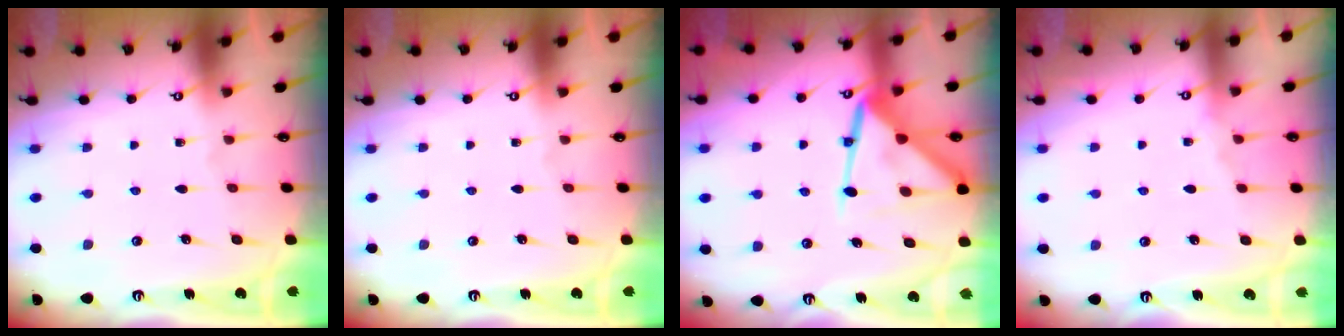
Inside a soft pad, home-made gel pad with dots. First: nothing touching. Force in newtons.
{"total": 0.0}
{"total": 12.3, "press": 12.2, "slide": 1.0}
{"total": 3.8, "press": 3.8, "slide": 0.7}